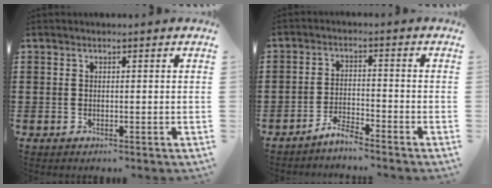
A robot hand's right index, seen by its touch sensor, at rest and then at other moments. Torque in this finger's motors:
{"motor_torque": [0.44, 1.22, -1.05, -0.21]}